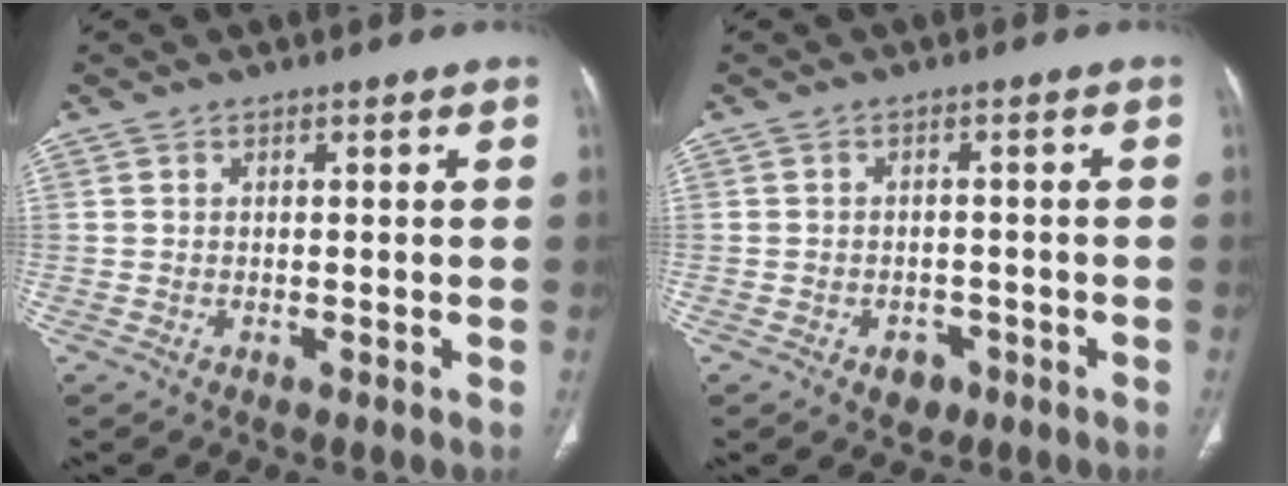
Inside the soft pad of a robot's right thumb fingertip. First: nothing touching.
{"total": 3.1, "force": [-1.6, 2.3, 1.3], "torque": [-0.005, 0.009, -0.015]}